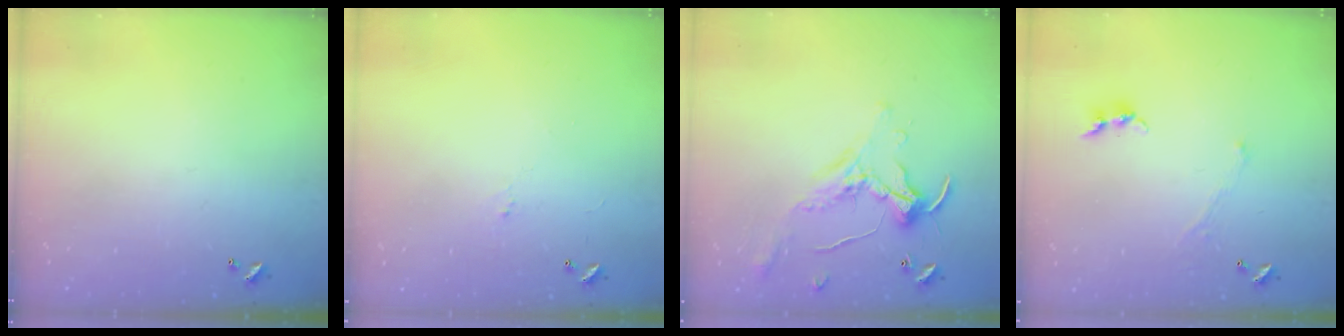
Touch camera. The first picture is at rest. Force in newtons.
{"total": 0.7, "press": 0.4, "slide": 0.6}
{"total": 0.8, "press": 0.8, "slide": 0.2}
{"total": 0.8, "press": 0.7, "slide": 0.3}